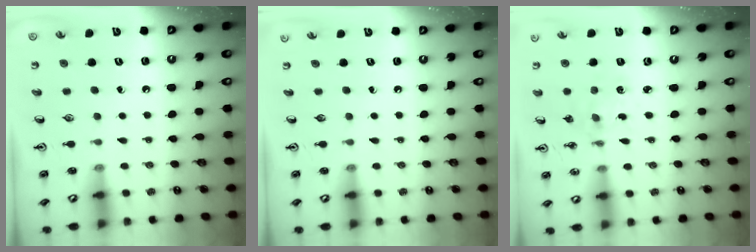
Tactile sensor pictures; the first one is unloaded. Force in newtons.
{"total": 0.0}
{"total": 3.5, "press": 3.5, "slide": 0.3}